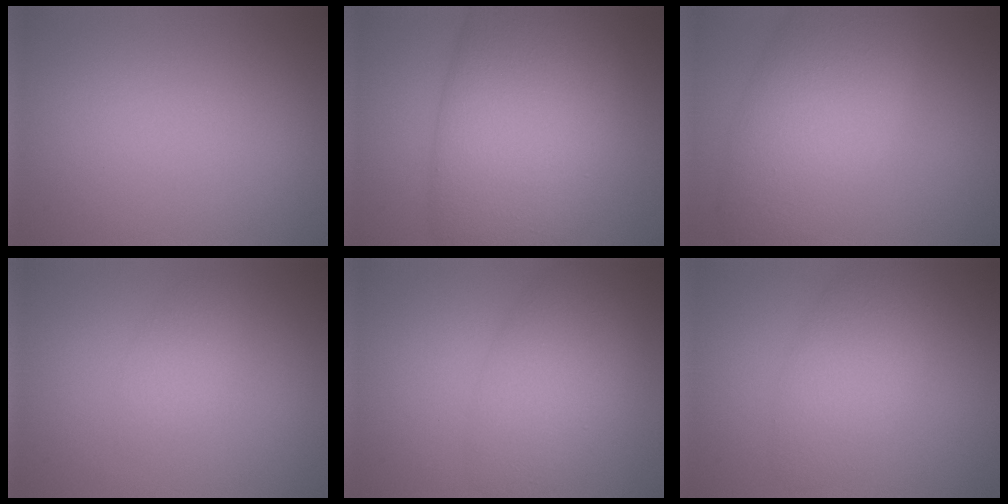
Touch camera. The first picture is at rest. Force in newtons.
{"total": 13.7, "press": 13.7, "slide": 0.3}
{"total": 8.1, "press": 8.1, "slide": 0.3}
{"total": 1.5, "press": 1.5, "slide": 0.1}
{"total": 5.2, "press": 5.2, "slide": 0.3}
{"total": 3.9, "press": 3.9, "slide": 0.2}